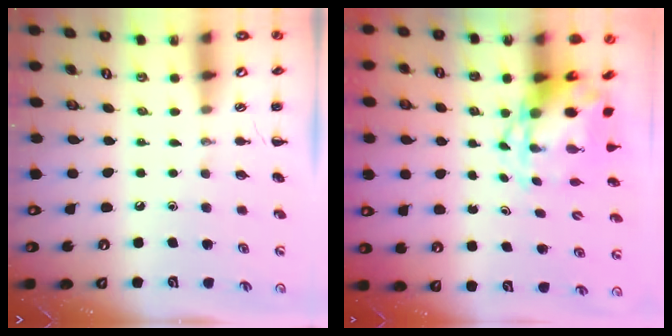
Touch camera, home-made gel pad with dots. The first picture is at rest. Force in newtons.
{"total": 5.0, "press": 4.9, "slide": 1.1}